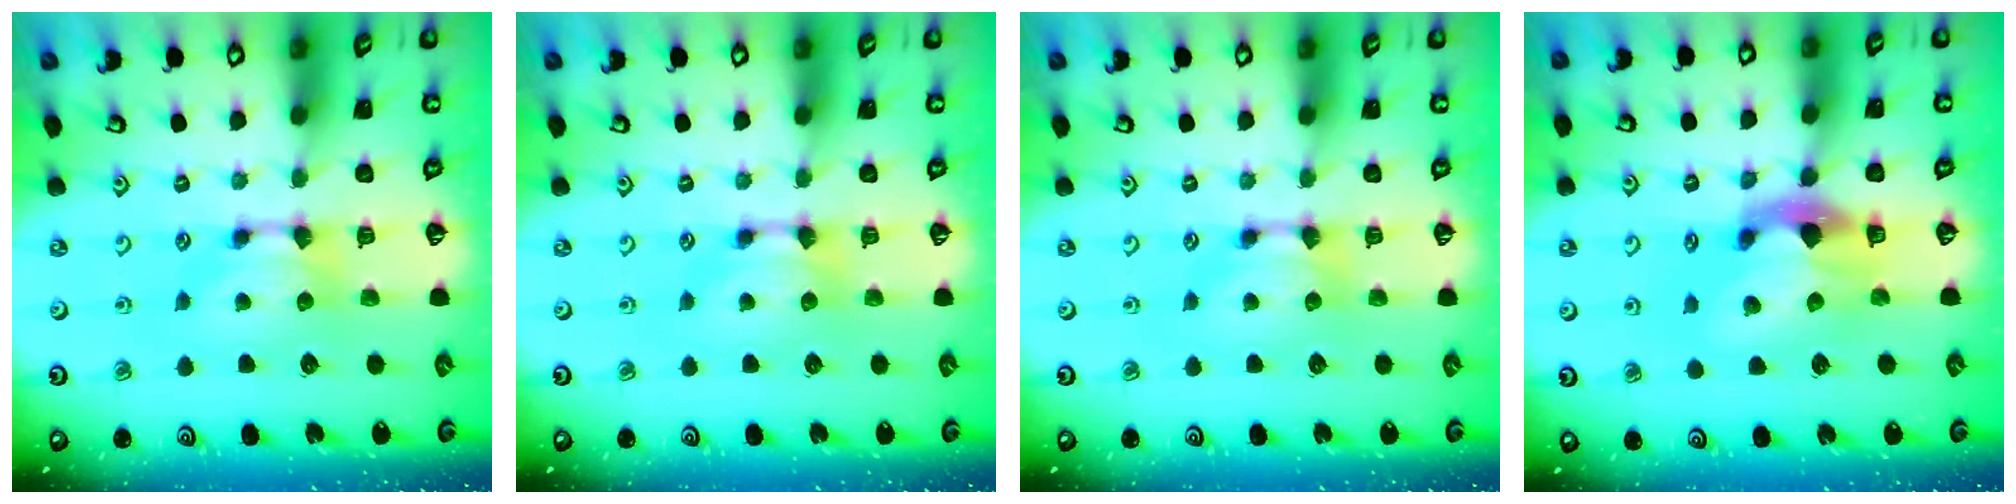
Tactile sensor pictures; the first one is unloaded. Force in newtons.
{"total": 0.0}
{"total": 0.0}
{"total": 5.5, "press": 5.1, "slide": 2.1}